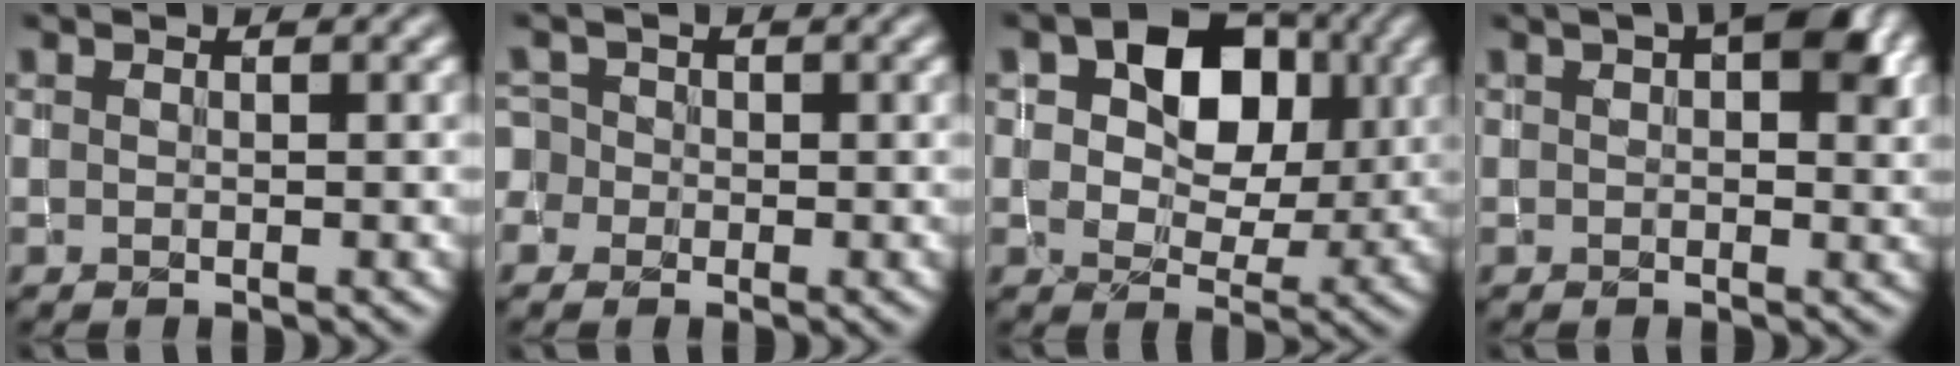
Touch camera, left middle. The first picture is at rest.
{"total": 2.3, "force": [-0.3, 2.3, 0.4], "torque": [0.009, 0.022, -0.027]}
{"total": 8.1, "force": [2.0, 5.7, 5.4], "torque": [-0.087, 0.005, 0.019]}
{"total": 5.2, "force": [2.2, 2.5, 4.0], "torque": [-0.045, 0.013, 0.023]}